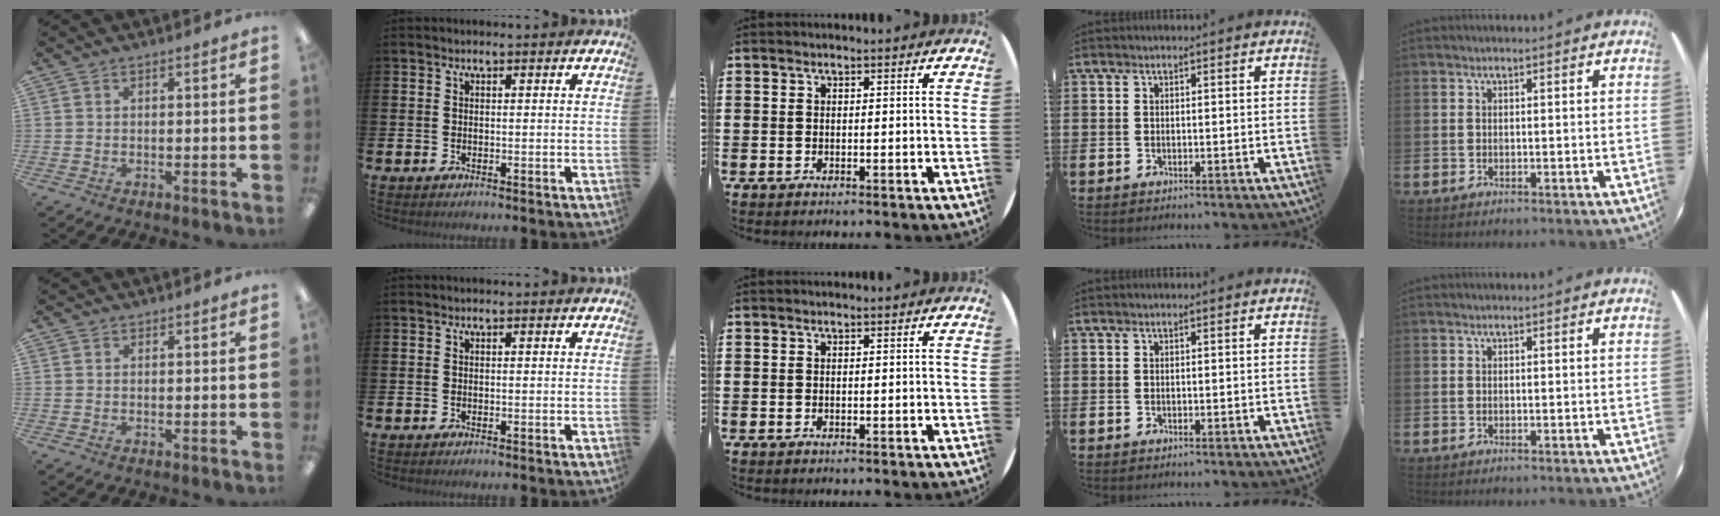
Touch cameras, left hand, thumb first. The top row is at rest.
{}